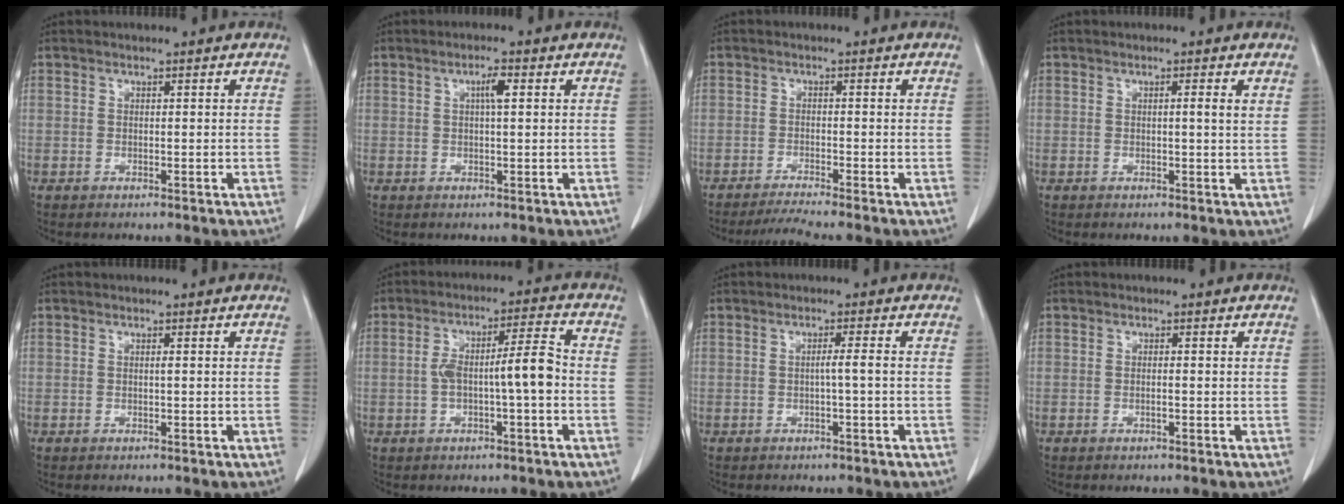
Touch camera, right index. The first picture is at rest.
{"total": 2.4, "force": [0.7, 0.2, 2.3], "torque": [-0.042, 0.004, 0.011]}
{"total": 3.7, "force": [-3.2, -1.5, 1.0], "torque": [-0.025, -0.017, -0.060]}
{"total": 1.6, "force": [0.5, -0.2, 1.5], "torque": [-0.021, 0.001, 0.006]}
{"total": 0.0}
{"total": 7.7, "force": [-1.1, 0.9, 7.6], "torque": [-0.137, 0.024, -0.018]}
{"total": 1.5, "force": [-0.4, -0.4, 1.4], "torque": [-0.024, 0.002, -0.007]}
{"total": 0.7, "force": [-0.2, -0.1, 0.6], "torque": [-0.013, 0.001, -0.003]}